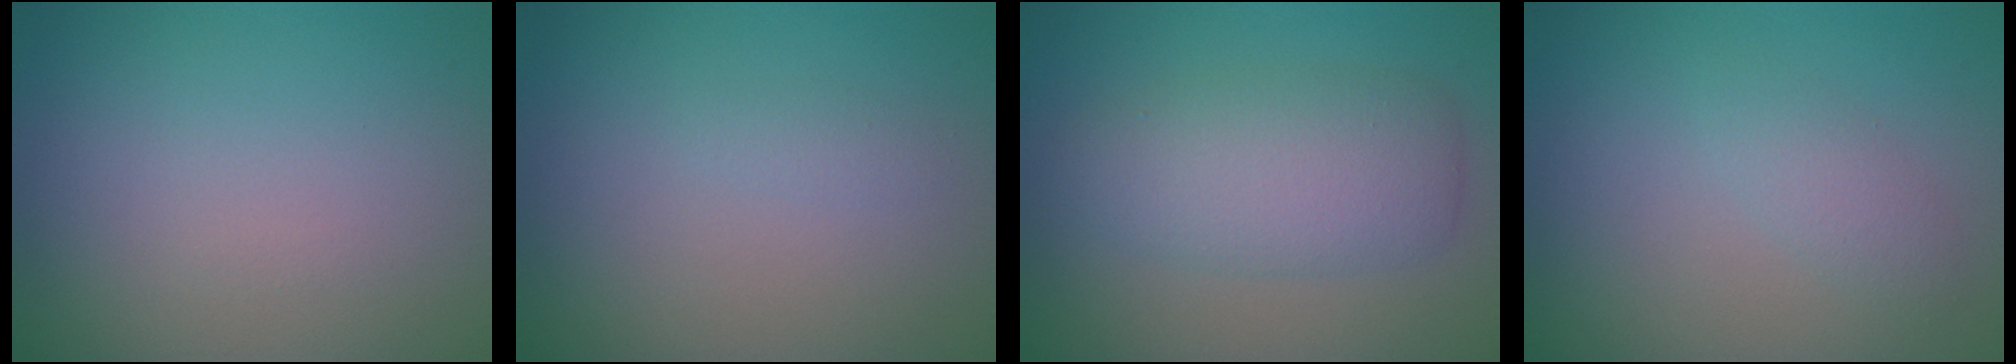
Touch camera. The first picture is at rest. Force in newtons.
{"total": 0.6, "press": 0.6, "slide": 0.0}
{"total": 5.2, "press": 5.2, "slide": 0.0}
{"total": 1.5, "press": 1.5, "slide": 0.1}